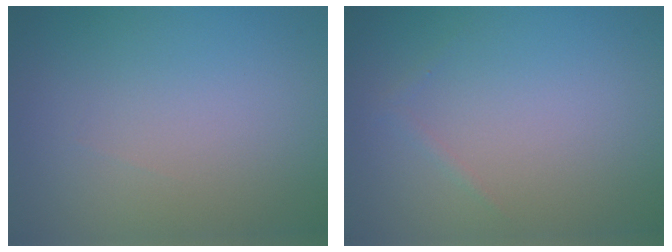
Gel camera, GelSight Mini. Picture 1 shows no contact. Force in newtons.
{"total": 0.5, "press": 0.5, "slide": 0.0}